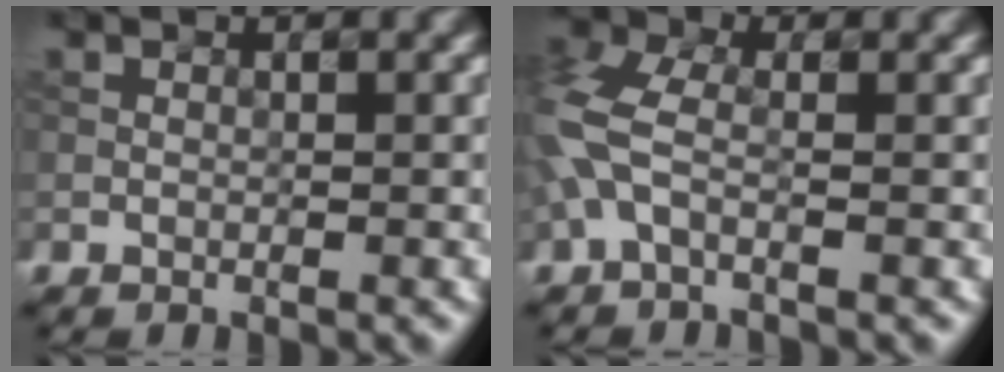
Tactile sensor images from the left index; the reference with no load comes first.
{"total": 5.2, "force": [-0.8, 3.0, 4.1], "torque": [-0.114, 0.009, -0.032]}